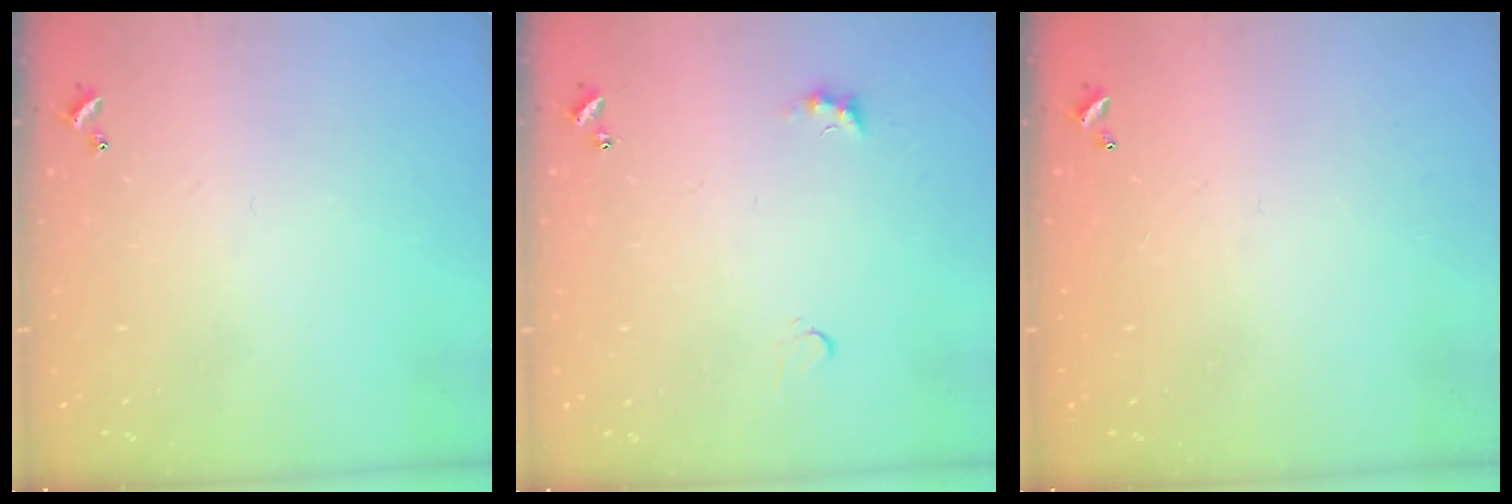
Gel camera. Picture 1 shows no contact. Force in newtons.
{"total": 3.7, "press": 3.6, "slide": 0.5}
{"total": 2.8, "press": 2.8, "slide": 0.1}